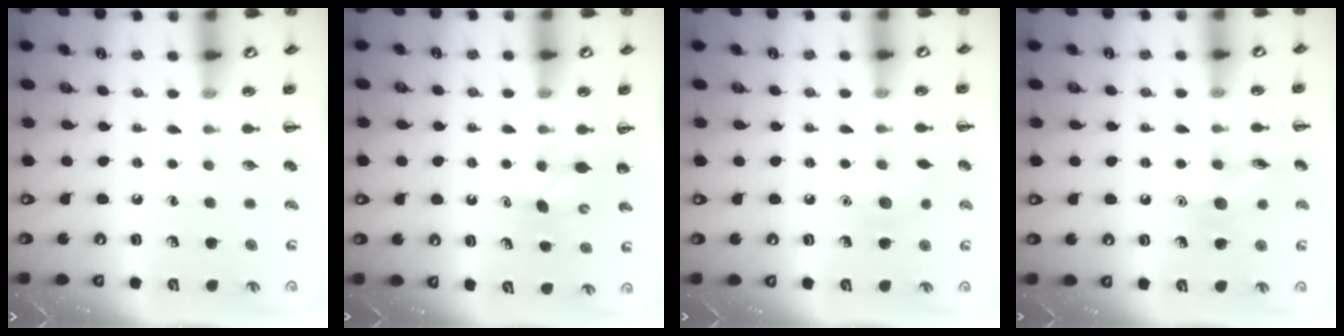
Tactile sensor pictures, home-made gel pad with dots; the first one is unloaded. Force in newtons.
{"total": 3.5, "press": 3.4, "slide": 0.8}
{"total": 7.2, "press": 7.0, "slide": 1.5}
{"total": 9.5, "press": 9.4, "slide": 0.9}